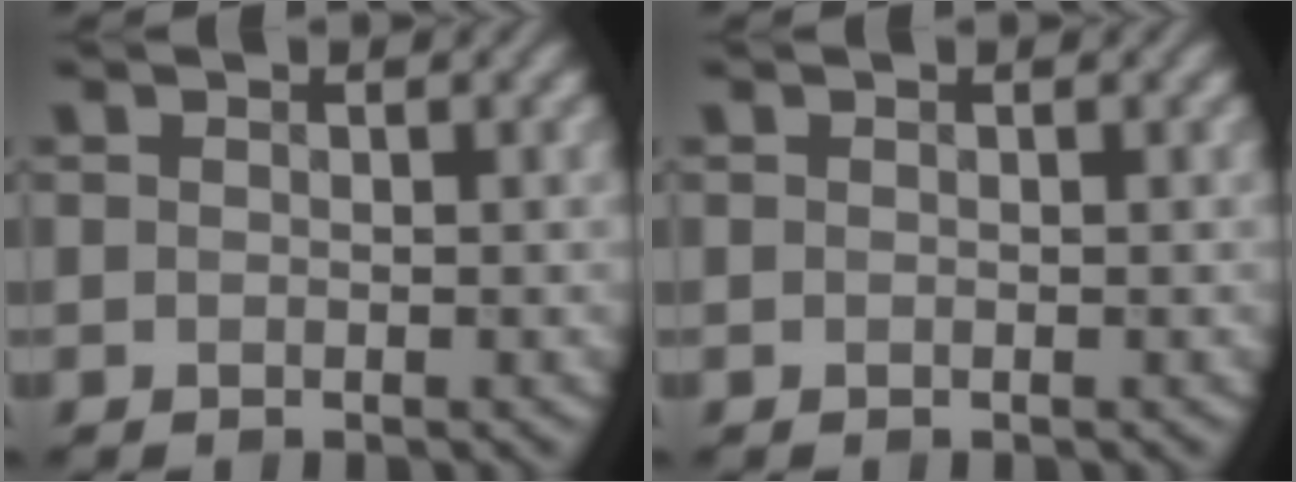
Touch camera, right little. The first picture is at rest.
{"total": 0.0}